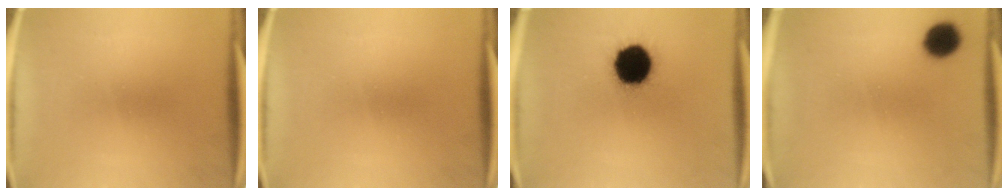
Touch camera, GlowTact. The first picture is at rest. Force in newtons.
{"total": 0.0}
{"total": 18.2}
{"total": 6.9}